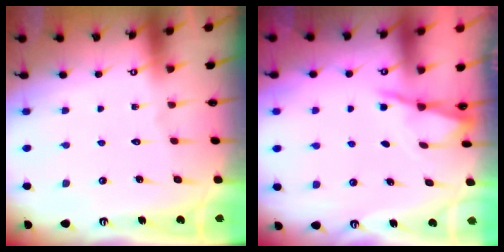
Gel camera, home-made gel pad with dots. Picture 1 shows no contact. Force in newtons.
{"total": 1.1, "press": 1.1, "slide": 0.1}